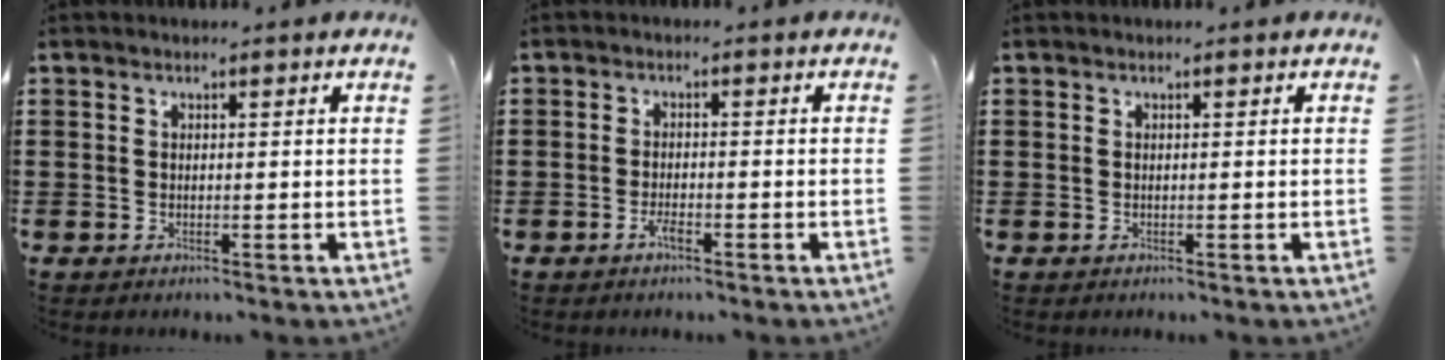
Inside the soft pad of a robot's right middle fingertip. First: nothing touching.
{"total": 1.9, "force": [-1.3, 0.6, 1.3], "torque": [-0.032, -0.003, -0.027]}
{"total": 0.0}